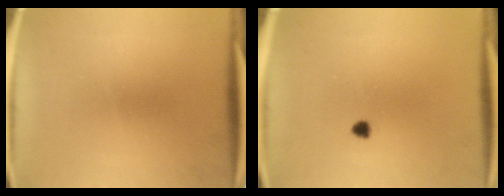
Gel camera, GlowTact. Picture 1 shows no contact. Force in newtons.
{"total": 1.2}